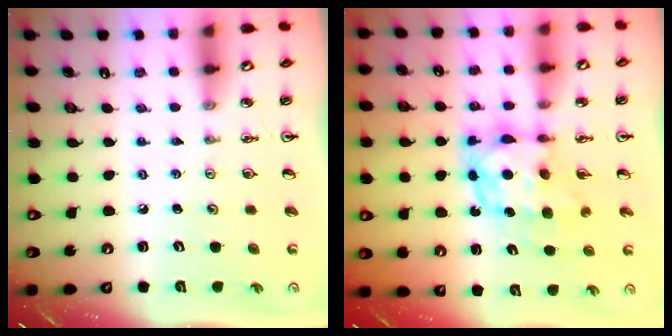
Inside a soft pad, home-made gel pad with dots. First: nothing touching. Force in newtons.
{"total": 7.9, "press": 7.9, "slide": 0.8}